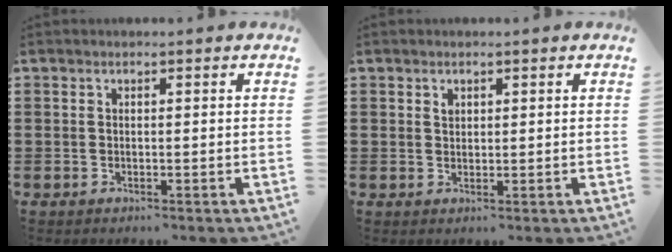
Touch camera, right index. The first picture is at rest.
{"total": 1.0, "force": [0.5, 0.7, 0.5], "torque": [-0.011, 0.003, 0.011]}